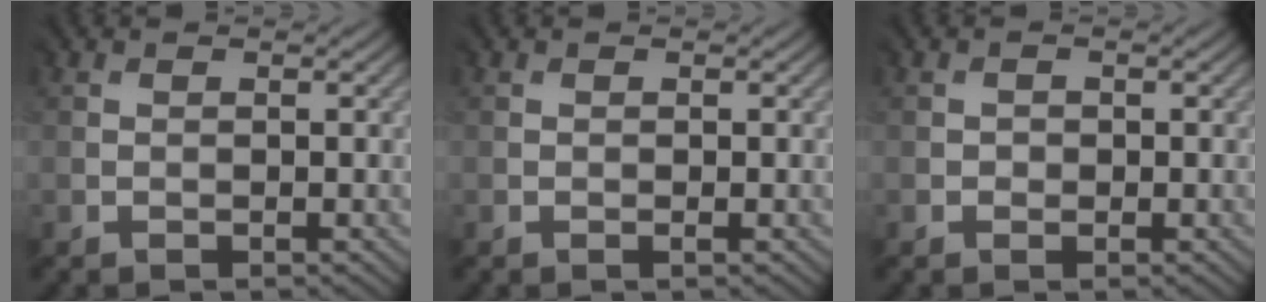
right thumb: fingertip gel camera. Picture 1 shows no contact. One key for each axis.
{"total": 0.0}
{"total": 0.8, "fx": -0.1, "fy": 0.8, "fz": -0.1, "tx": 0.005, "ty": -0.003, "tz": 0.002}